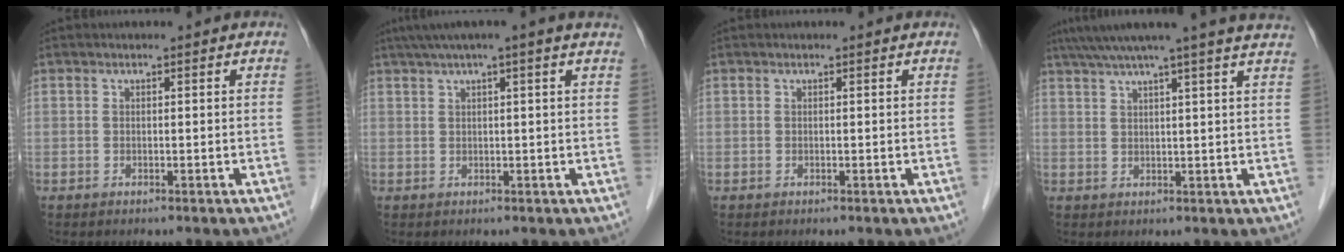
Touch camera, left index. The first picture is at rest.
{"total": 6.3, "force": [4.6, -0.6, 4.3], "torque": [-0.066, 0.035, 0.065]}
{"total": 0.0}
{"total": 13.8, "force": [11.8, -1.0, 7.1], "torque": [-0.120, 0.019, 0.146]}